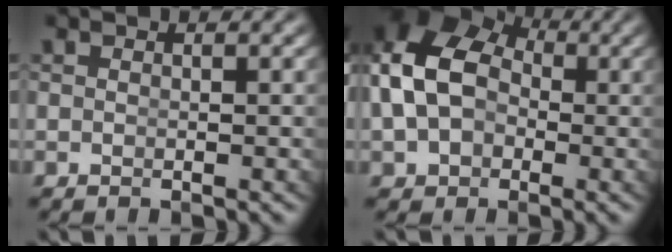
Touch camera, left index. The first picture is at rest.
{"total": 11.9, "force": [1.9, 9.9, 6.3], "torque": [-0.149, -0.012, 0.027]}